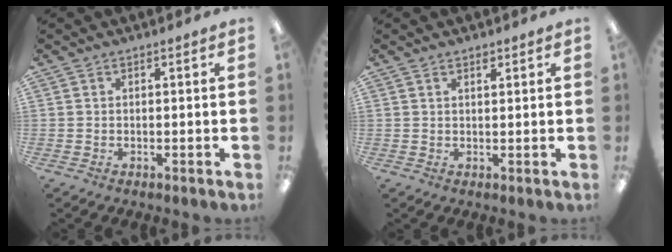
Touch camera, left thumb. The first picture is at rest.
{"total": 1.4, "force": [1.2, 0.5, 0.6], "torque": [-0.005, -0.004, 0.020]}